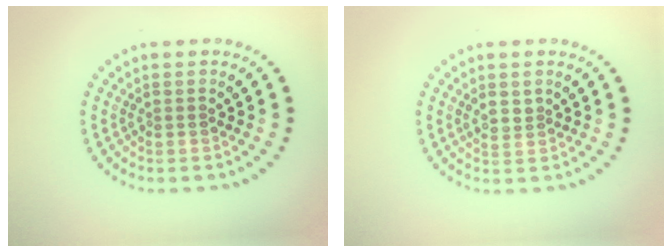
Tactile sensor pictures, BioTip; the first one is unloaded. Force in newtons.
{"total": 1.5, "press": 1.3, "slide": 0.8}